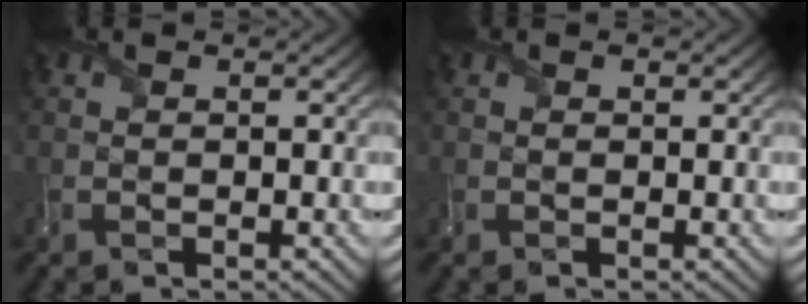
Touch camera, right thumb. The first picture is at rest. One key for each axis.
{"total": 0.0}